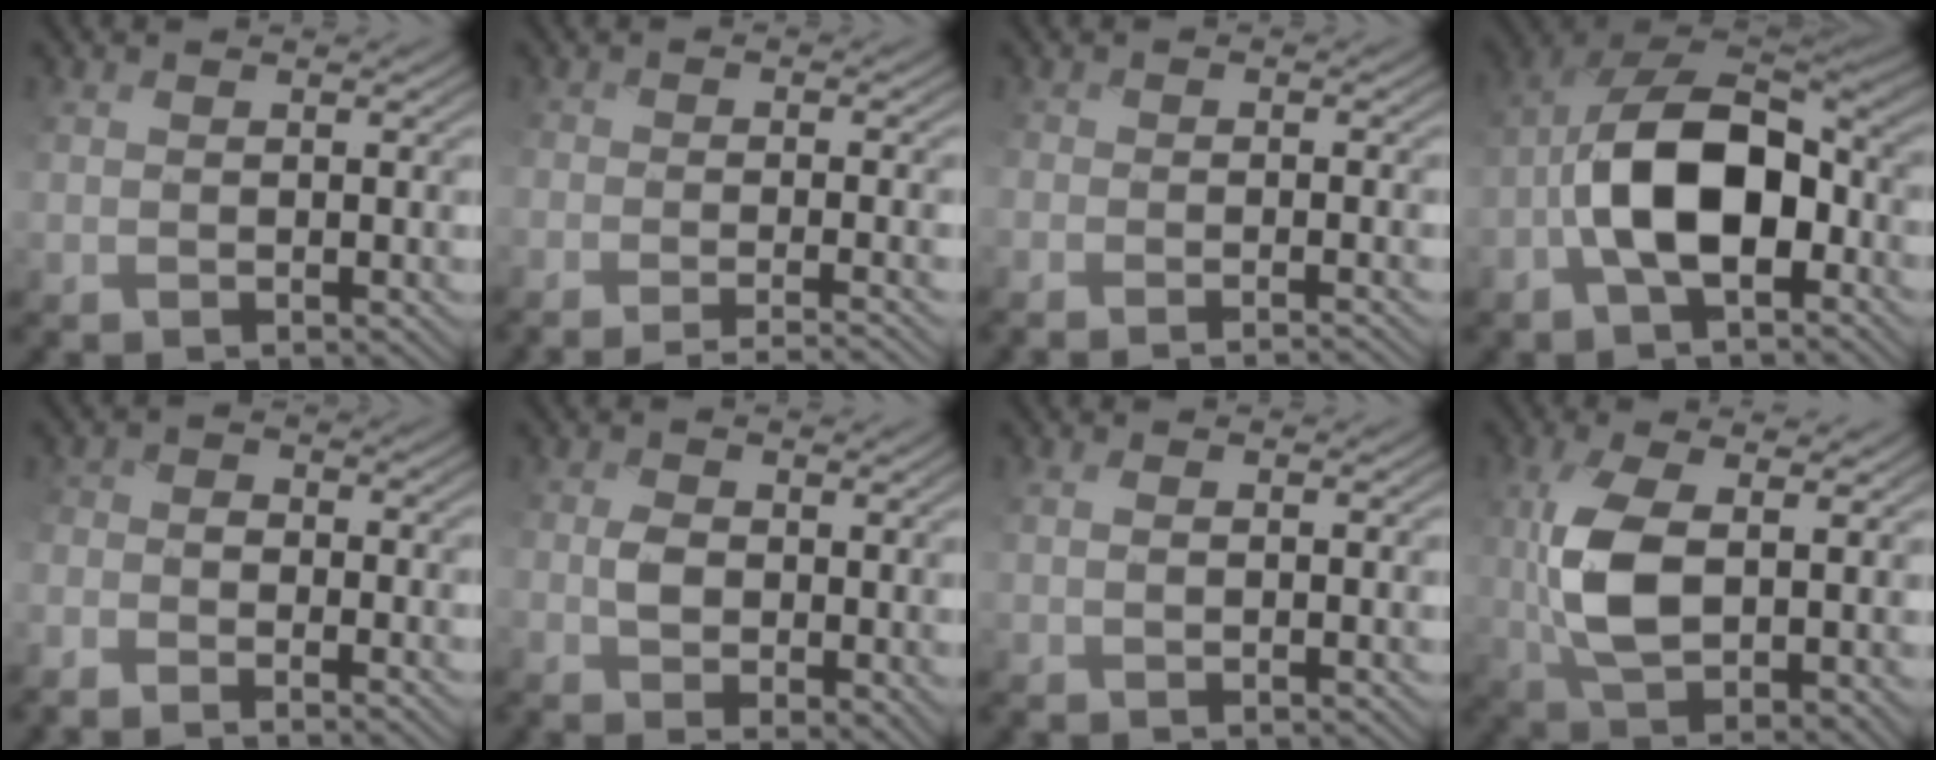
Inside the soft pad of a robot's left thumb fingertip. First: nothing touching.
{"total": 5.0, "force": [-3.8, 0.8, 3.0], "torque": [-0.044, 0.001, -0.059]}
{"total": 3.8, "force": [-3.0, 0.9, 2.2], "torque": [-0.026, -0.004, -0.034]}
{"total": 11.1, "force": [-2.3, 5.6, 9.3], "torque": [-0.171, 0.014, -0.052]}
{"total": 4.2, "force": [-3.6, 1.4, 1.8], "torque": [-0.047, -0.009, -0.068]}
{"total": 5.1, "force": [0.3, 3.1, 4.1], "torque": [-0.083, -0.003, 0.003]}
{"total": 1.0, "force": [0.7, -0.1, 0.7], "torque": [-0.017, 0.006, 0.009]}
{"total": 10.8, "force": [2.0, 4.7, 9.6], "torque": [-0.205, -0.004, 0.043]}